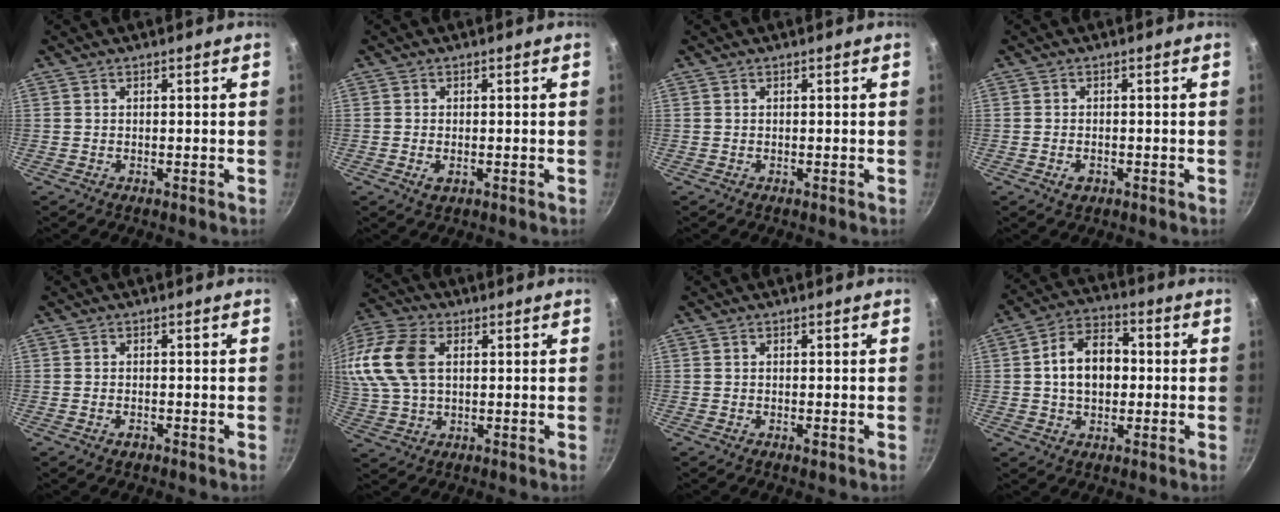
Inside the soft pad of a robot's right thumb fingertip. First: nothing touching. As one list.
[{"total": 1.9, "force": [-0.5, 1.0, 1.5], "torque": [-0.029, -0.004, -0.008]}, {"total": 0.0}, {"total": 2.1, "force": [-0.9, 1.4, 1.3], "torque": [-0.022, 0.006, -0.014]}, {"total": 1.3, "force": [-0.7, 0.7, 0.8], "torque": [-0.015, 0.004, -0.012]}, {"total": 18.9, "force": [4.2, 12.6, 13.4], "torque": [-0.312, 0.025, 0.074]}, {"total": 1.7, "force": [-0.6, 0.6, 1.4], "torque": [-0.029, -0.002, -0.010]}, {"total": 11.3, "force": [0.4, 7.9, 8.1], "torque": [-0.103, 0.024, -0.005]}]